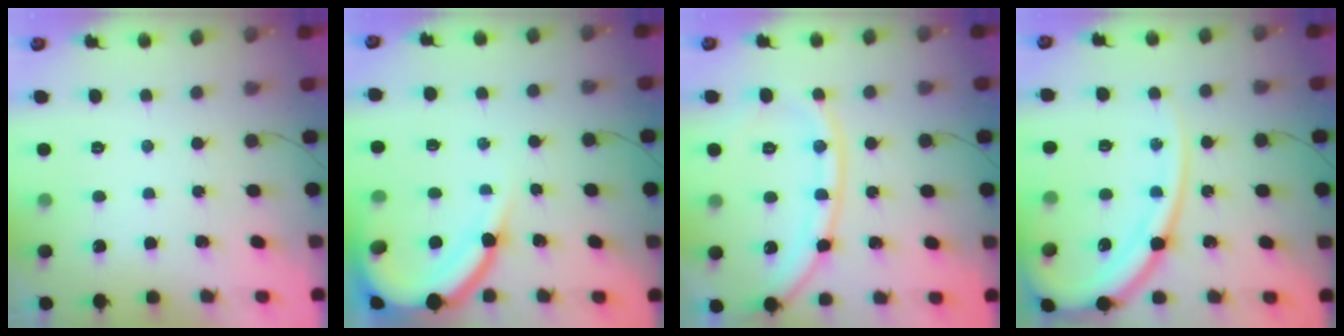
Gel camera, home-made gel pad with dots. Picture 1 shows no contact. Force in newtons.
{"total": 12.6, "press": 12.6, "slide": 1.0}
{"total": 13.9, "press": 13.8, "slide": 1.5}
{"total": 15.5, "press": 15.4, "slide": 1.4}